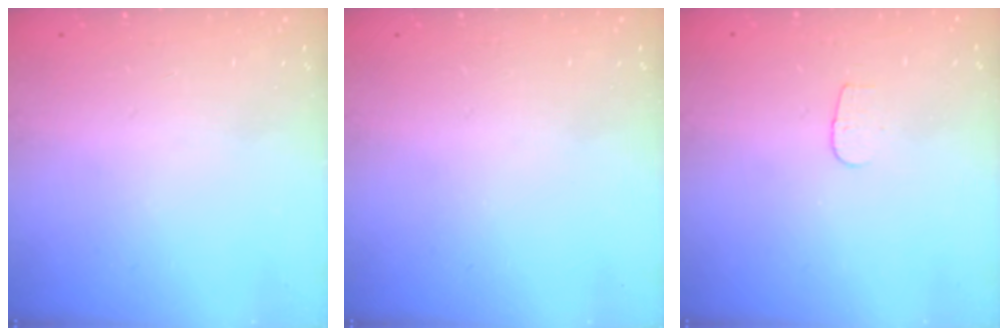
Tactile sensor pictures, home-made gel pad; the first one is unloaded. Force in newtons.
{"total": 0.0}
{"total": 3.1, "press": 3.1, "slide": 0.2}